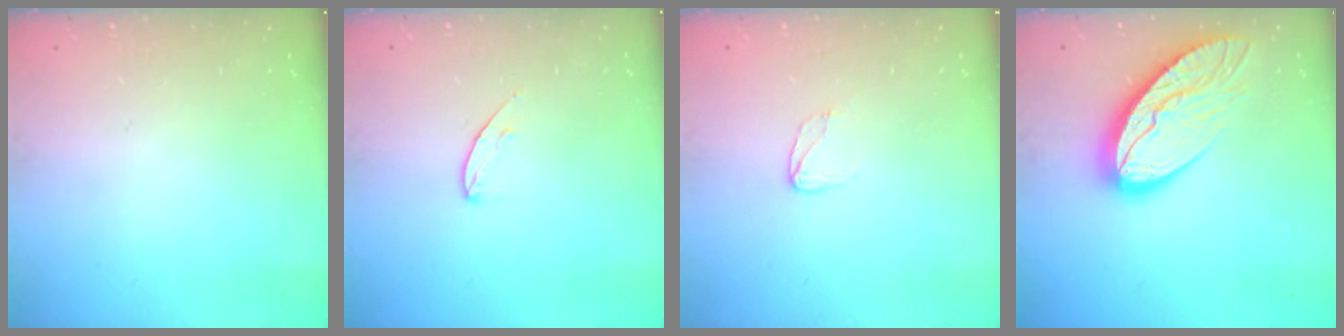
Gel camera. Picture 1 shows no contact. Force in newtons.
{"total": 5.3, "press": 5.3, "slide": 0.5}
{"total": 3.8, "press": 3.8, "slide": 0.3}
{"total": 14.9, "press": 14.8, "slide": 1.8}